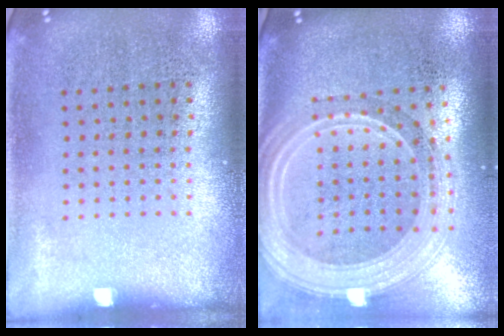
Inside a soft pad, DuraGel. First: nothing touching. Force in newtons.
{"total": 2.8, "press": 2.3, "slide": 1.6}